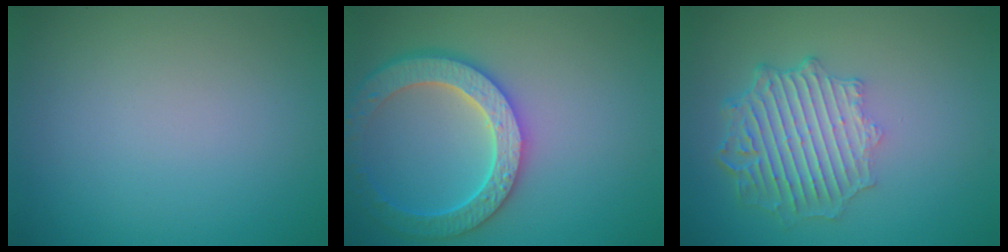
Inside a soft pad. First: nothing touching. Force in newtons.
{"total": 5.8, "press": 5.2, "slide": 2.4}
{"total": 6.0, "press": 4.6, "slide": 3.9}